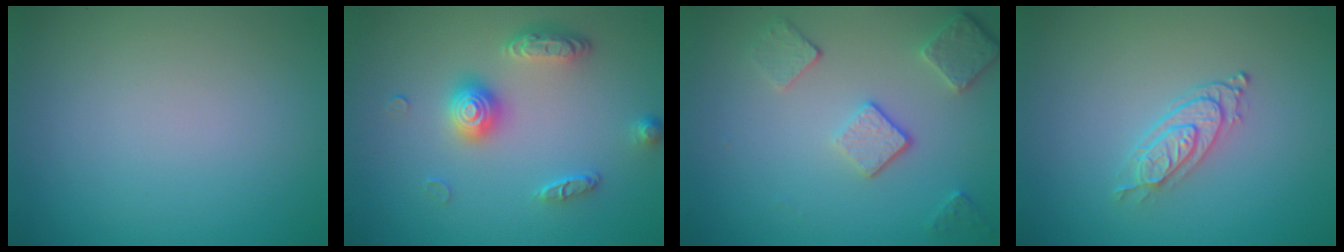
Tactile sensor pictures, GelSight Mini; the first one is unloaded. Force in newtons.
{"total": 3.5, "press": 3.0, "slide": 1.8}
{"total": 3.5, "press": 2.7, "slide": 2.1}
{"total": 2.7, "press": 2.1, "slide": 1.7}